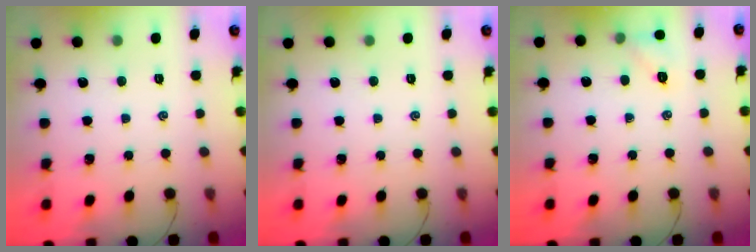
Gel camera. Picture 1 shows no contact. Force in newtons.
{"total": 0.0}
{"total": 5.7, "press": 5.5, "slide": 1.6}